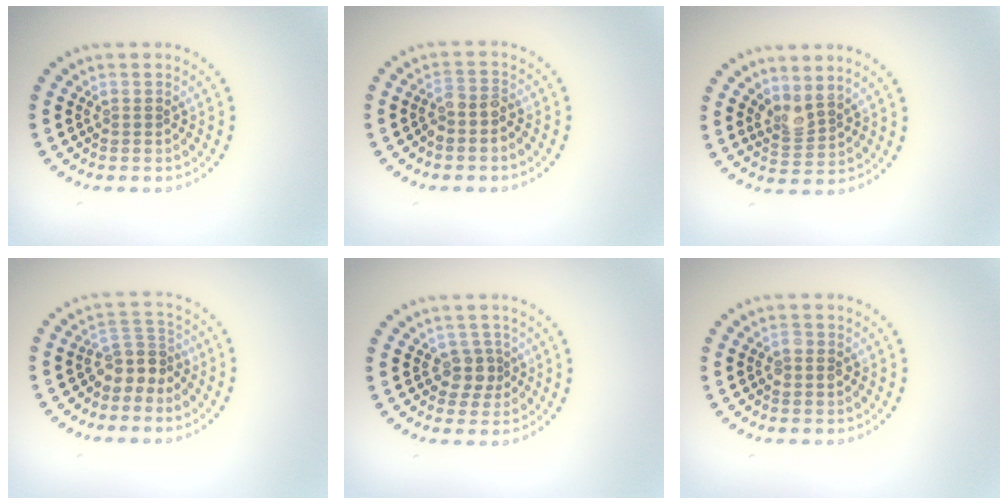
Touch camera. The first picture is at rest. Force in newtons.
{"total": 1.8, "press": 1.5, "slide": 1.0}
{"total": 2.0, "press": 1.6, "slide": 1.3}
{"total": 2.8, "press": 2.1, "slide": 1.9}
{"total": 2.0, "press": 1.7, "slide": 1.2}
{"total": 1.0, "press": 1.0, "slide": 0.1}